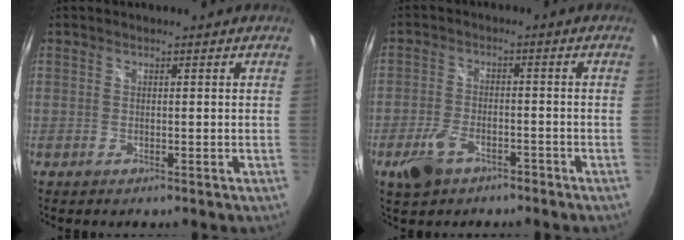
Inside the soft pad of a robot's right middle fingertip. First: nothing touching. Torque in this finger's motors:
{"motor_torque": [-0.21, -0.04, 0.09, 0.02]}